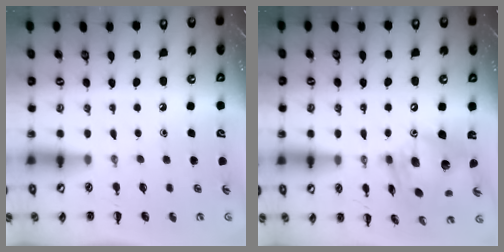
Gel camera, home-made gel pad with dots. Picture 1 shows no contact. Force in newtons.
{"total": 14.0, "press": 13.4, "slide": 3.9}